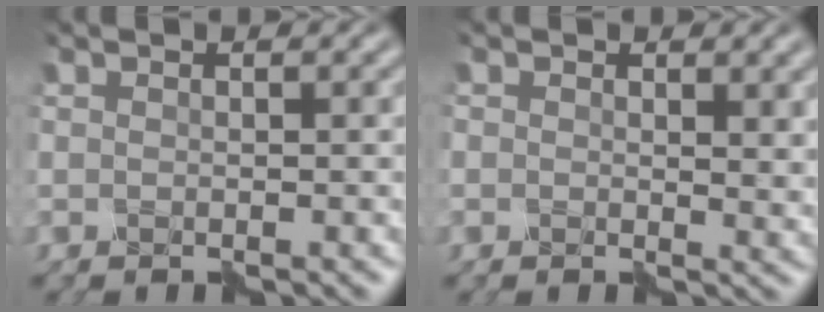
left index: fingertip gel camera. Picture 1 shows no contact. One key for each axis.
{"total": 1.5, "fx": 0.6, "fy": 1.0, "fz": 1.0, "tx": -0.009, "ty": -0.003, "tz": 0.014}